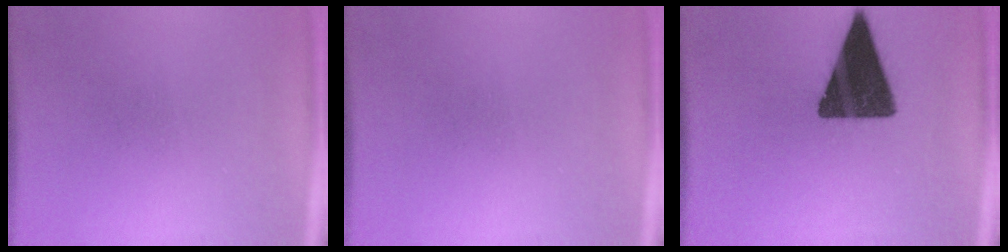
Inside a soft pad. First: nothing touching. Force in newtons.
{"total": 0.0}
{"total": 16.3}